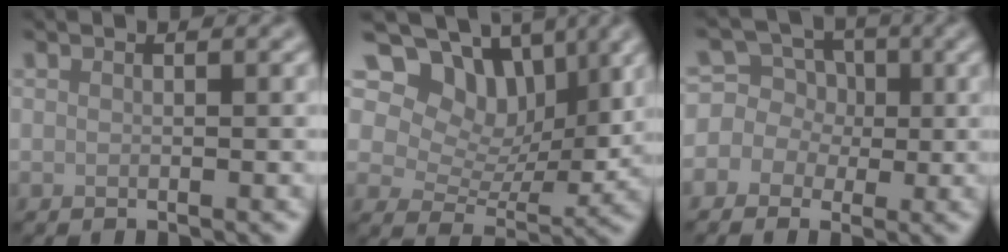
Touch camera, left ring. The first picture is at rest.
{"total": 9.8, "force": [5.4, 6.1, 5.5], "torque": [-0.084, -0.003, 0.077]}
{"total": 5.5, "force": [0.7, 5.1, 2.0], "torque": [-0.026, 0.030, -0.030]}